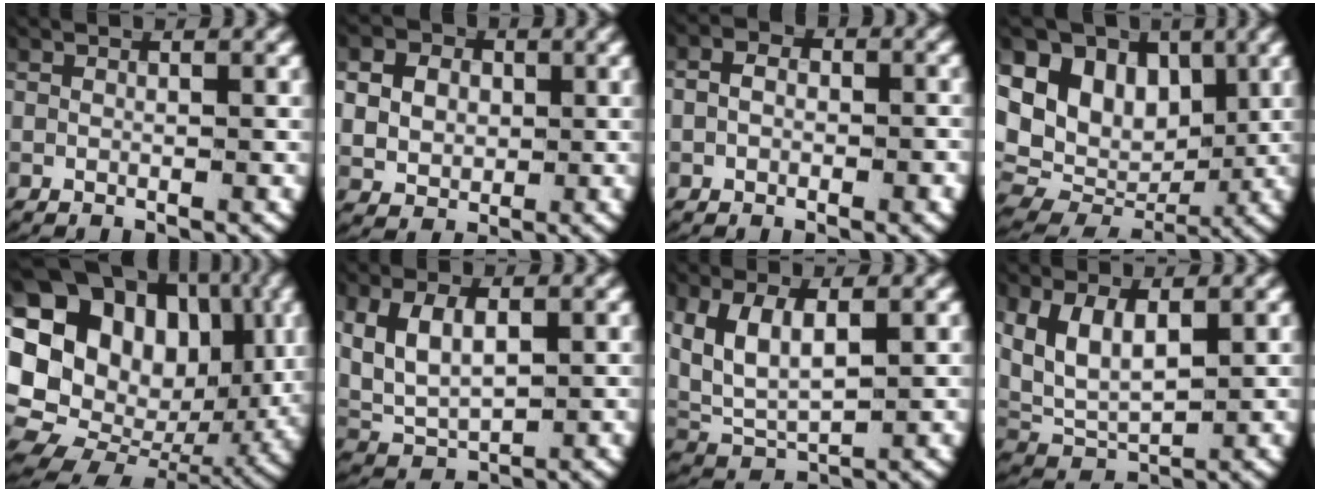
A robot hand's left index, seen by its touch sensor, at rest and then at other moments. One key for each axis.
{"total": 5.4, "fx": 0.8, "fy": 4.8, "fz": 2.5, "tx": -0.057, "ty": -0.013, "tz": 0.020}
{"total": 2.5, "fx": -0.2, "fy": 1.9, "fz": 1.5, "tx": -0.020, "ty": 0.003, "tz": -0.010}
{"total": 15.9, "fx": 1.7, "fy": 12.9, "fz": 9.2, "tx": -0.177, "ty": -0.030, "tz": 0.035}
{"total": 21.5, "fx": 1.2, "fy": 17.7, "fz": 12.2, "tx": -0.290, "ty": -0.055, "tz": 0.026}
{"total": 7.5, "fx": 0.3, "fy": 5.9, "fz": 4.6, "tx": -0.132, "ty": -0.023, "tz": 0.018}
{"total": 7.1, "fx": 0.9, "fy": 5.4, "fz": 4.6, "tx": -0.126, "ty": -0.026, "tz": 0.030}
{"total": 7.8, "fx": 0.9, "fy": 6.1, "fz": 4.7, "tx": -0.126, "ty": -0.021, "tz": 0.024}